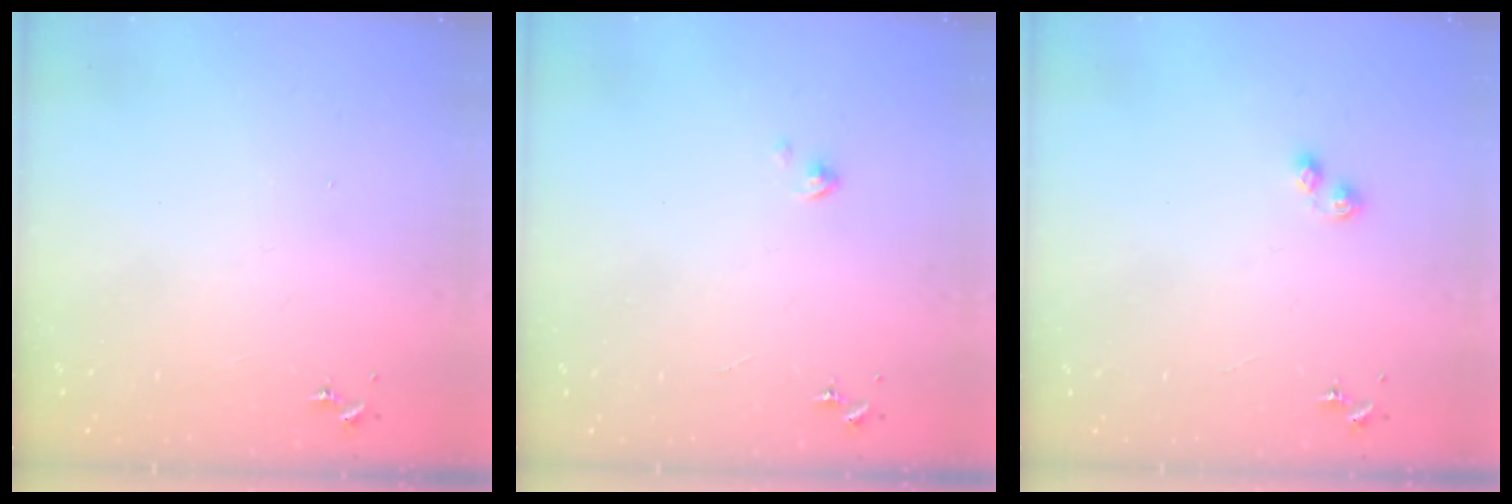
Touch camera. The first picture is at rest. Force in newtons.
{"total": 2.5, "press": 2.4, "slide": 0.2}
{"total": 4.1, "press": 4.0, "slide": 0.5}